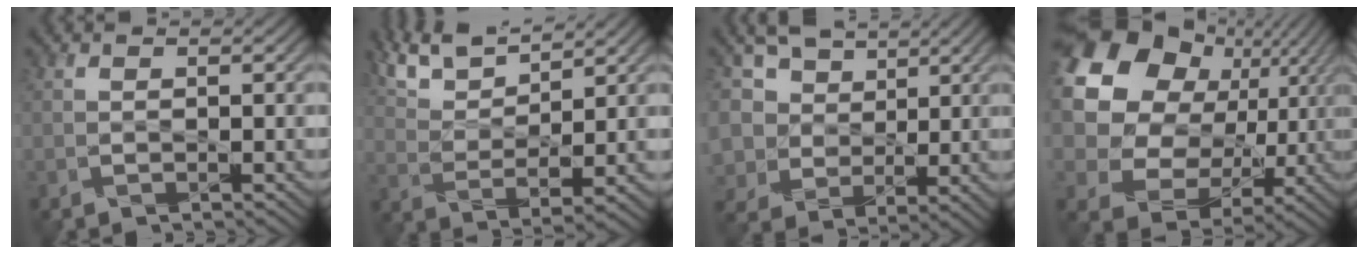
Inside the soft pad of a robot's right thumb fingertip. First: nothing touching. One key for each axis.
{"total": 8.6, "fx": 6.8, "fy": 2.0, "fz": 4.8, "tx": -0.114, "ty": 0.012, "tz": 0.141}
{"total": 10.3, "fx": 5.2, "fy": 7.8, "fz": 4.1, "tx": -0.144, "ty": 0.020, "tz": 0.106}
{"total": 21.0, "fx": 6.3, "fy": 17.2, "fz": 10.2, "tx": -0.278, "ty": 0.028, "tz": 0.122}